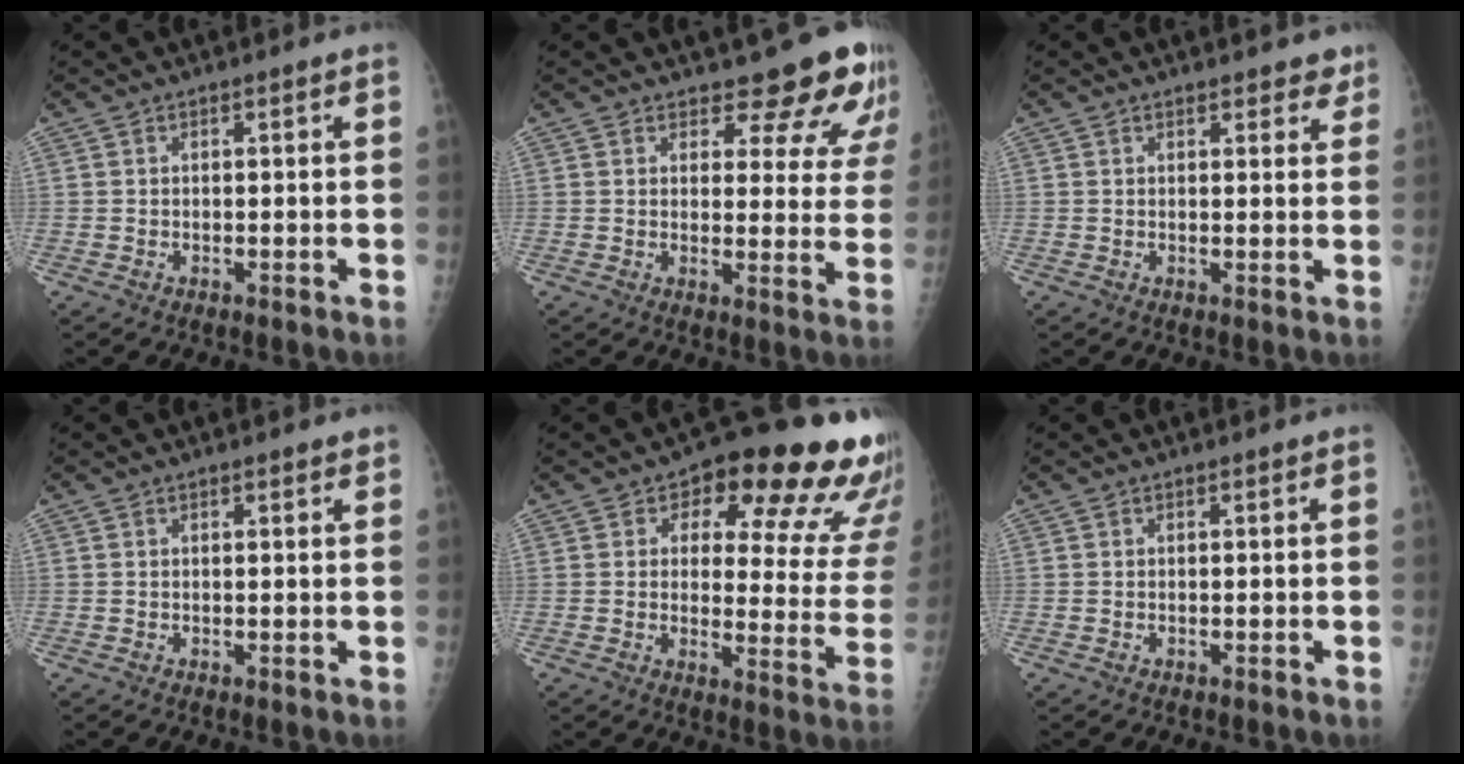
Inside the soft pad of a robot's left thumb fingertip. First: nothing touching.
{"total": 11.7, "force": [10.1, 4.3, 3.9], "torque": [-0.002, -0.068, 0.104]}
{"total": 3.6, "force": [2.9, 1.6, 1.4], "torque": [0.014, -0.011, 0.031]}
{"total": 1.4, "force": [1.1, 0.4, 0.9], "torque": [-0.010, -0.002, 0.013]}
{"total": 20.4, "force": [12.4, 8.2, 13.9], "torque": [-0.123, -0.064, 0.144]}
{"total": 0.0}